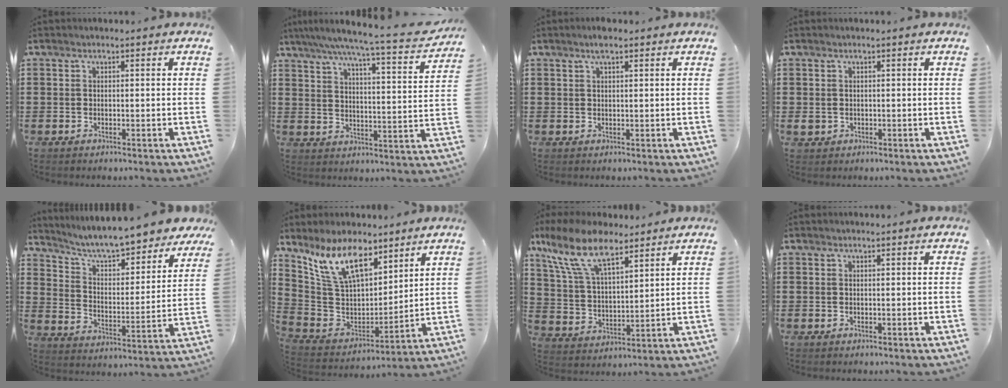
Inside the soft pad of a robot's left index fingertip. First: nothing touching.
{"total": 6.4, "force": [5.3, -0.5, 3.5], "torque": [-0.090, -0.040, 0.082]}
{"total": 2.2, "force": [1.5, 0.4, 1.6], "torque": [-0.033, 0.004, 0.026]}
{"total": 0.9, "force": [-0.1, 0.8, 0.1], "torque": [-0.006, 0.005, -0.003]}
{"total": 6.6, "force": [6.3, -0.1, 2.0], "torque": [-0.066, -0.052, 0.105]}
{"total": 12.1, "force": [8.4, 5.0, 7.2], "torque": [-0.183, -0.029, 0.158]}
{"total": 11.8, "force": [8.5, 4.3, 7.0], "torque": [-0.166, -0.015, 0.158]}
{"total": 0.0}